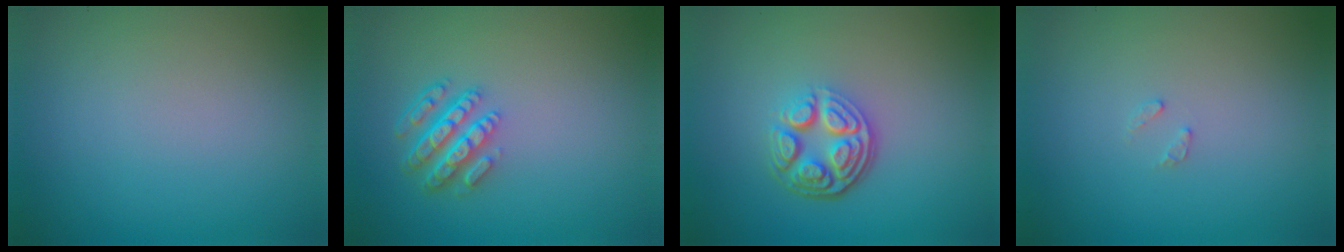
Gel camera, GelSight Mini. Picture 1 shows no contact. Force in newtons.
{"total": 4.5, "press": 3.3, "slide": 3.0}
{"total": 4.7, "press": 3.3, "slide": 3.3}
{"total": 0.8, "press": 0.7, "slide": 0.1}